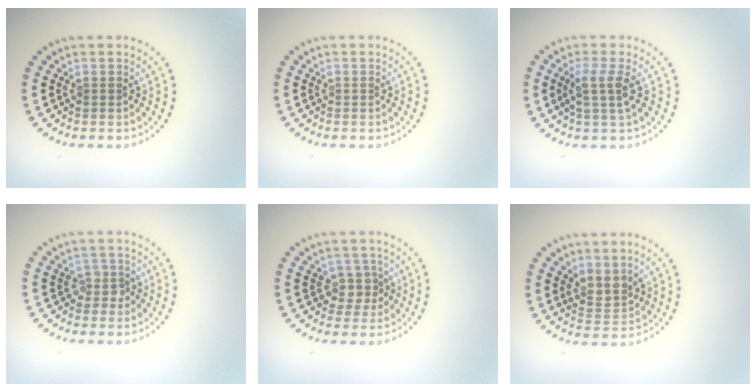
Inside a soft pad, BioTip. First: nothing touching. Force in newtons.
{"total": 0.0}
{"total": 2.3, "press": 1.9, "slide": 1.3}
{"total": 1.5, "press": 1.1, "slide": 0.9}
{"total": 2.1, "press": 1.7, "slide": 1.2}
{"total": 2.3, "press": 1.8, "slide": 1.4}